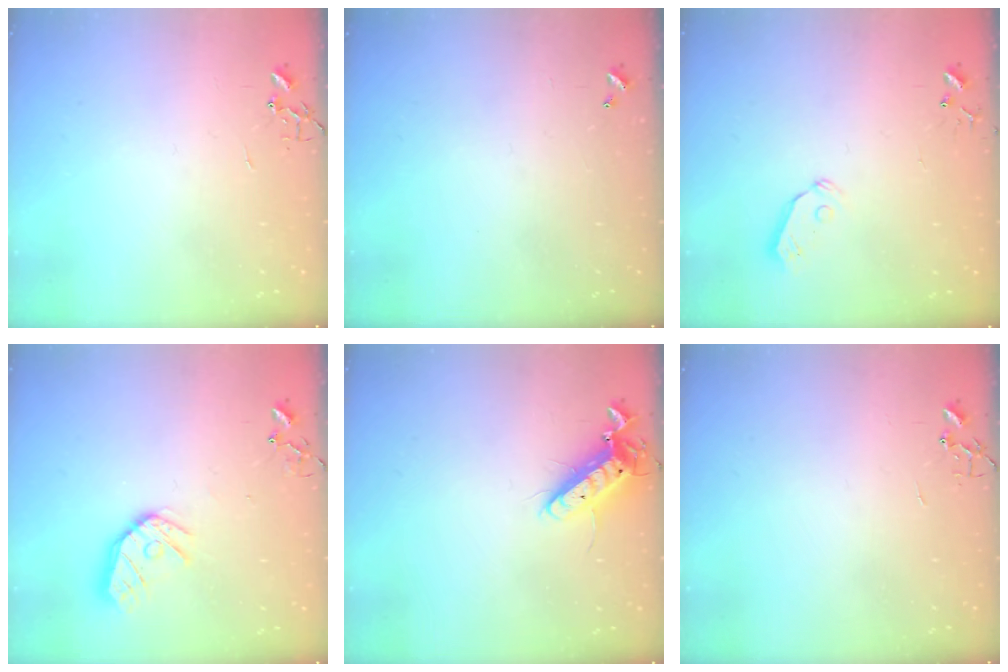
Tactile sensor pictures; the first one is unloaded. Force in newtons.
{"total": 0.0}
{"total": 6.4, "press": 6.4, "slide": 0.6}
{"total": 12.6, "press": 12.5, "slide": 1.4}
{"total": 11.9, "press": 11.7, "slide": 2.2}
{"total": 0.0}